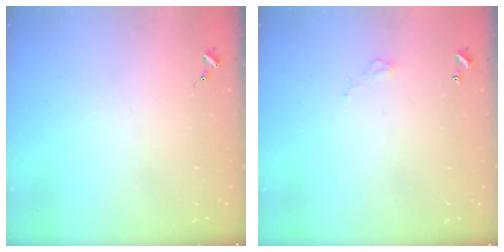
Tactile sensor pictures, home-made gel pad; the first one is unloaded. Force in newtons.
{"total": 2.8, "press": 2.8, "slide": 0.2}